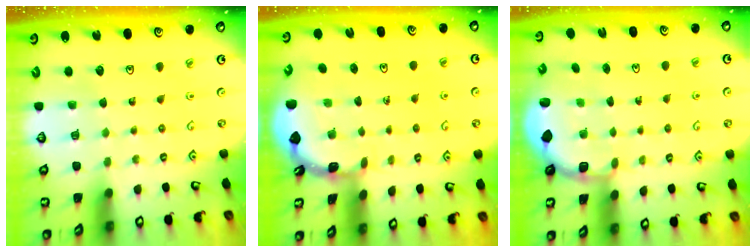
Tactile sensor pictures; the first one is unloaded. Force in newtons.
{"total": 1.6, "press": 1.6, "slide": 0.1}
{"total": 2.2, "press": 2.0, "slide": 1.0}